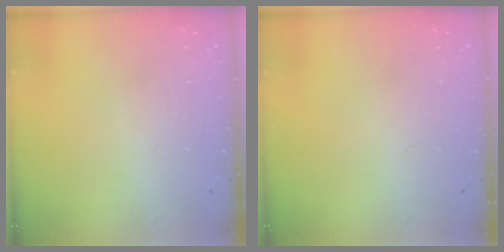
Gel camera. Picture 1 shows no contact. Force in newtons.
{"total": 0.0}